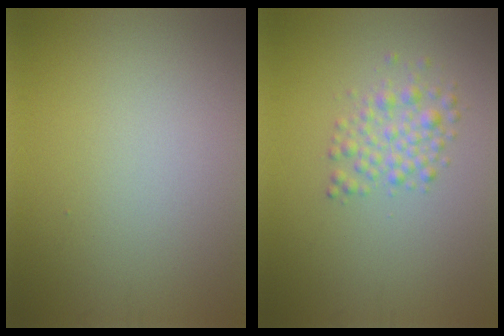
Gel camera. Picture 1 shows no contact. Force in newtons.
{"total": 2.4, "press": 2.4, "slide": 0.1}